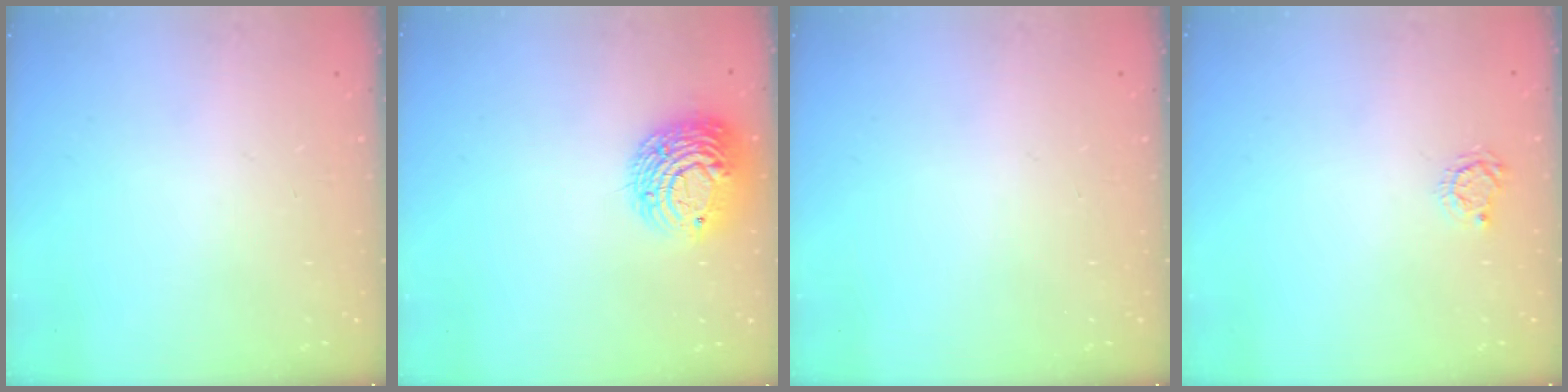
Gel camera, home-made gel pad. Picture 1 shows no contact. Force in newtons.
{"total": 11.4, "press": 11.3, "slide": 1.0}
{"total": 0.0}
{"total": 3.4, "press": 3.4, "slide": 0.4}